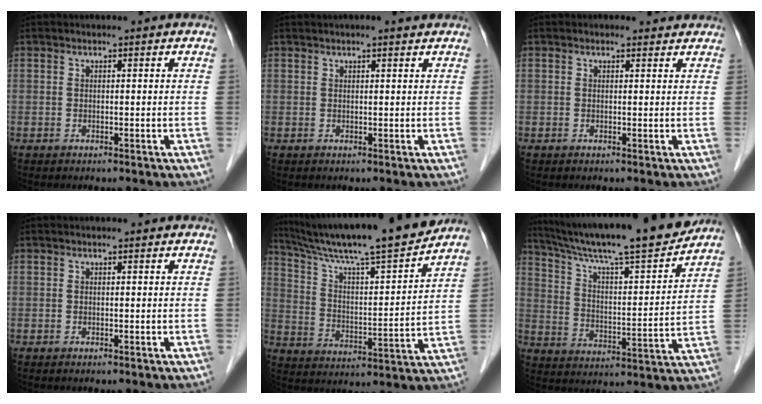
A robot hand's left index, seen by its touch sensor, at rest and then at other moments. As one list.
[{"total": 2.0, "force": [1.6, 0.1, 1.2], "torque": [-0.015, 0.015, 0.024]}, {"total": 1.1, "force": [0.9, 0.7, 0.0], "torque": [-0.002, 0.000, 0.004]}, {"total": 0.0}, {"total": 19.5, "force": [17.1, -0.3, 9.2], "torque": [-0.158, -0.006, 0.273]}, {"total": 21.3, "force": [18.7, 0.4, 10.2], "torque": [-0.171, -0.011, 0.288]}]